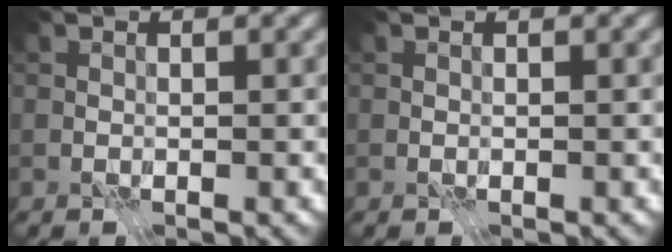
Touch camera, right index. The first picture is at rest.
{"total": 0.0}